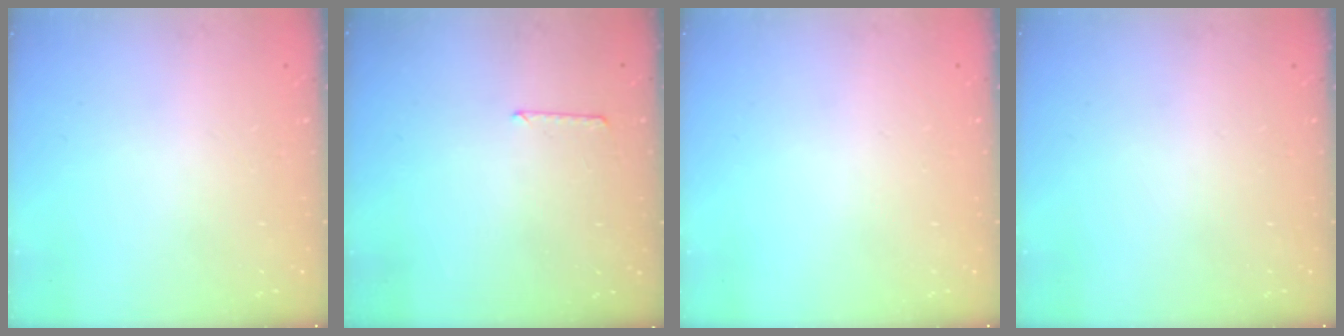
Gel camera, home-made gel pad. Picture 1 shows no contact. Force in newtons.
{"total": 4.3, "press": 4.3, "slide": 0.4}
{"total": 0.0}
{"total": 0.0}